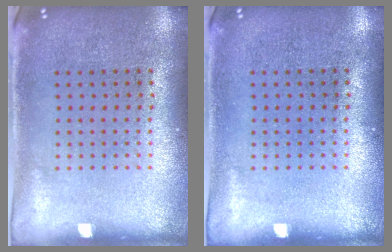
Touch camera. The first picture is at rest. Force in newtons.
{"total": 0.0}